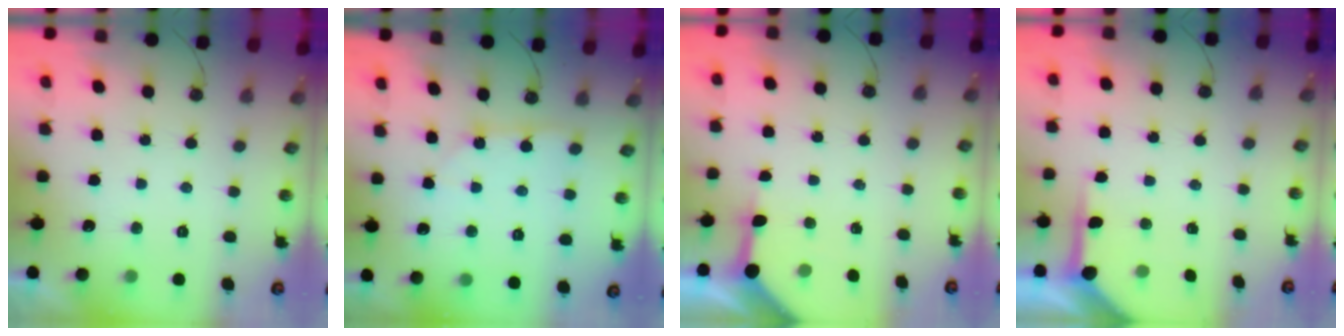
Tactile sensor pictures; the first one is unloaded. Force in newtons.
{"total": 2.2, "press": 2.2, "slide": 0.3}
{"total": 5.0, "press": 5.0, "slide": 0.2}
{"total": 5.1, "press": 5.1, "slide": 0.3}